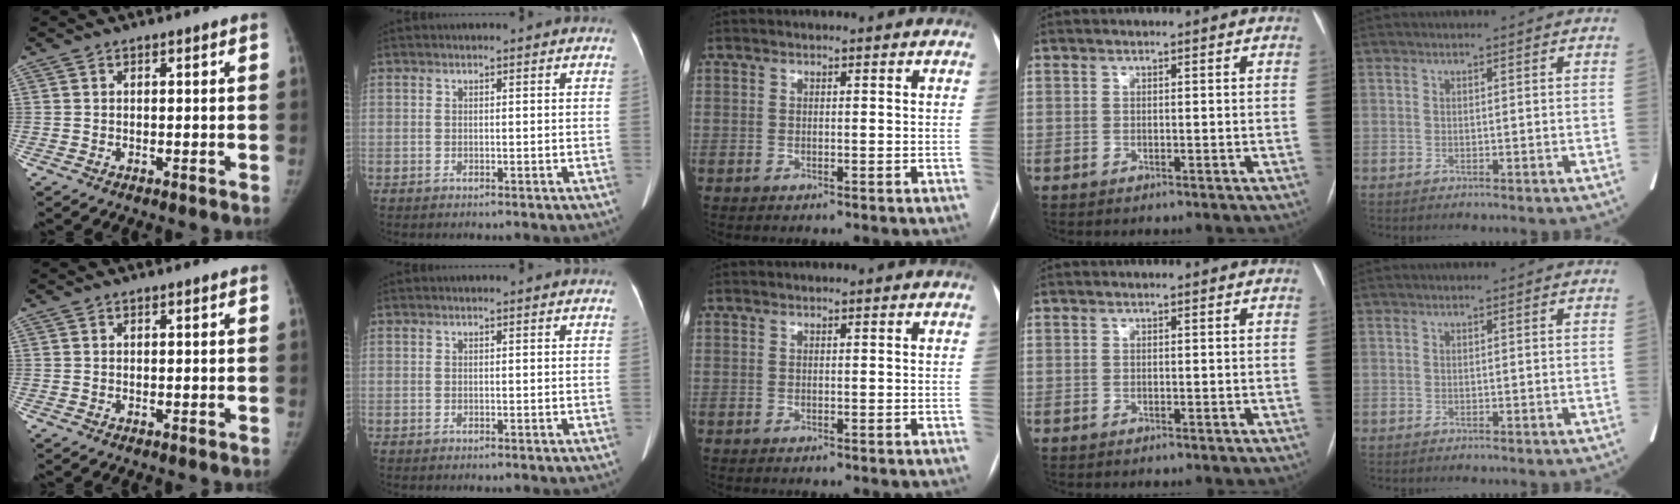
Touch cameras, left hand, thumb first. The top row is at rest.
{}